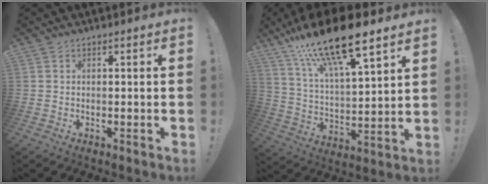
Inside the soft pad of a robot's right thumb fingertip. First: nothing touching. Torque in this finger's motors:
{"motor_torque": [1.27, 3.74, 1.90, 0.87, 0.17]}